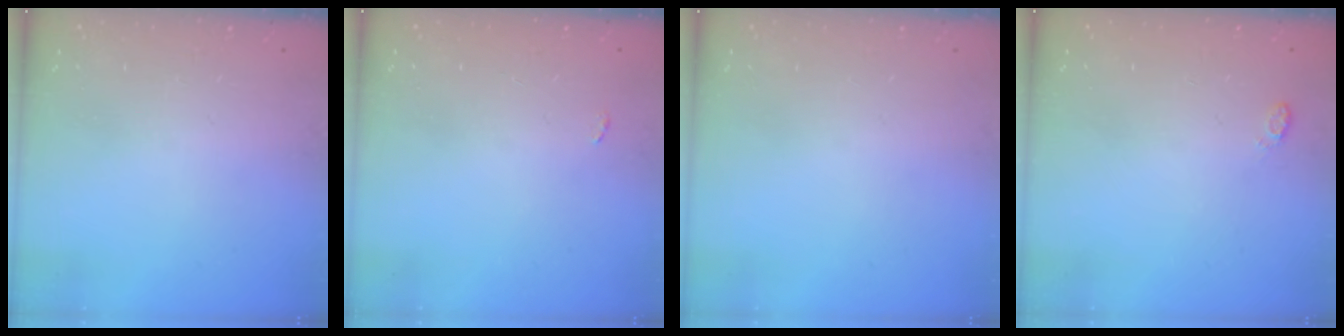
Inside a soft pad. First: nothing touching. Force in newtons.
{"total": 2.0, "press": 2.0, "slide": 0.3}
{"total": 0.0}
{"total": 4.3, "press": 4.3, "slide": 0.5}